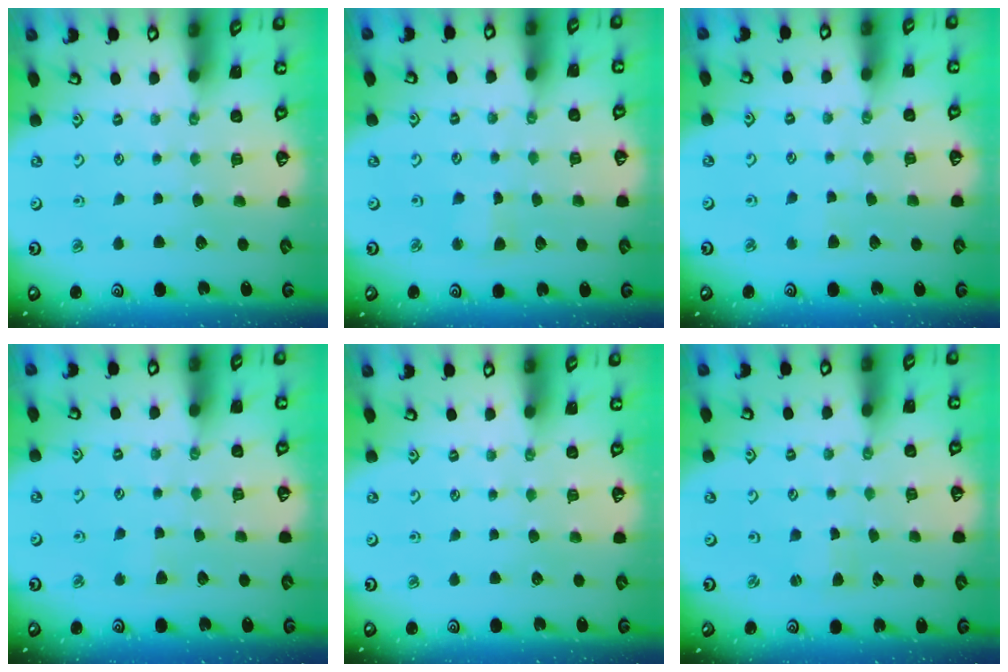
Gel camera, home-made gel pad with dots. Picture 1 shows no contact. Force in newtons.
{"total": 2.5, "press": 2.4, "slide": 0.4}
{"total": 2.7, "press": 2.6, "slide": 0.5}
{"total": 2.7, "press": 2.6, "slide": 0.5}
{"total": 0.0}
{"total": 1.8, "press": 1.7, "slide": 0.3}